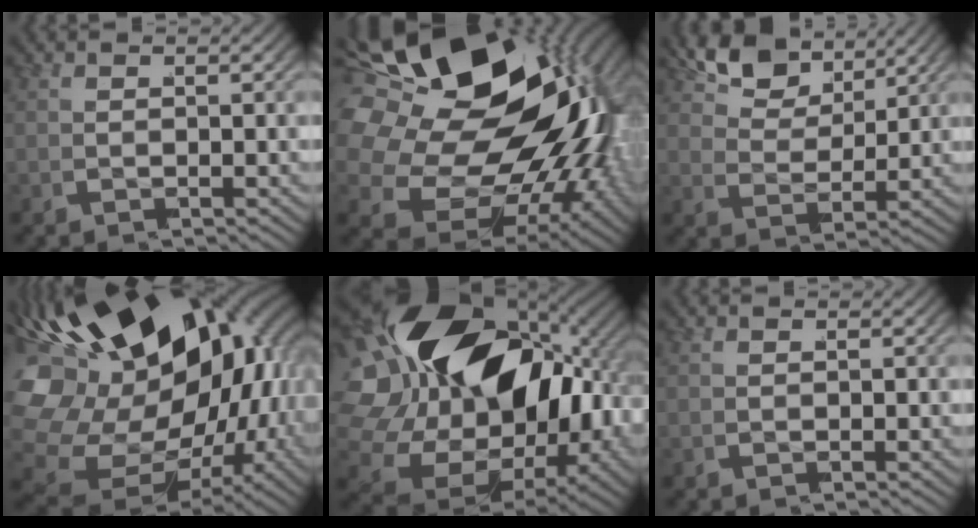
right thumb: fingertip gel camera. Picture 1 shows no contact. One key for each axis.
{"total": 32.8, "fx": -0.9, "fy": 22.6, "fz": 23.7, "tx": -0.391, "ty": -0.056, "tz": -0.007}
{"total": 5.4, "fx": 3.9, "fy": 2.3, "fz": 3.0, "tx": -0.060, "ty": 0.006, "tz": 0.065}
{"total": 29.1, "fx": 2.0, "fy": 20.5, "fz": 20.5, "tx": -0.372, "ty": -0.034, "tz": 0.030}
{"total": 29.4, "fx": -0.3, "fy": 20.4, "fz": 21.1, "tx": -0.387, "ty": -0.044, "tz": 0.005}
{"total": 0.0}